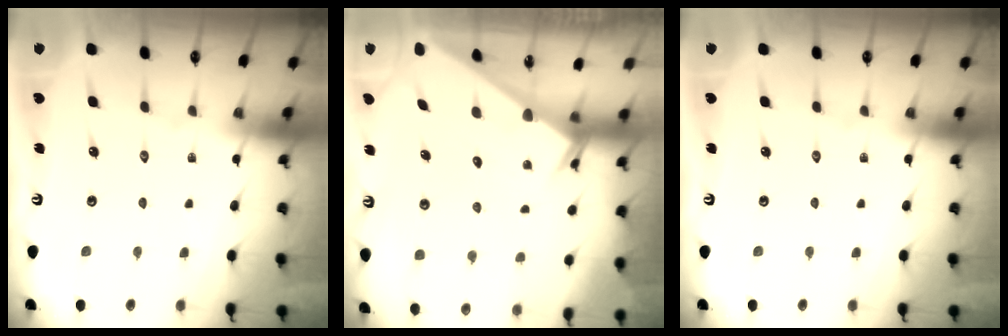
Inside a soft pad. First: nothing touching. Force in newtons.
{"total": 2.0, "press": 2.0, "slide": 0.1}
{"total": 0.0}